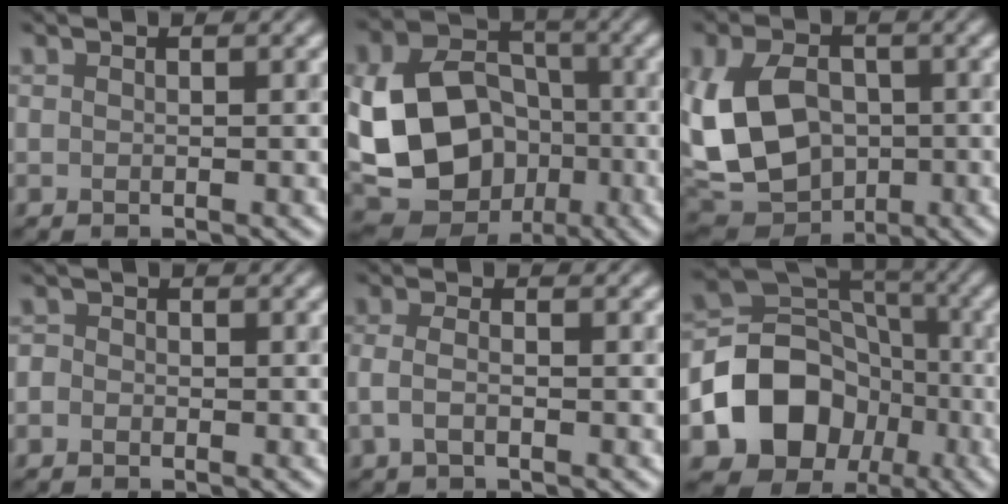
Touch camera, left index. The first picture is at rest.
{"total": 14.3, "force": [-2.7, 11.6, 7.8], "torque": [-0.142, -0.027, -0.041]}
{"total": 10.1, "force": [-0.7, 7.5, 6.6], "torque": [-0.148, -0.012, -0.011]}
{"total": 0.7, "force": [-0.4, 0.6, 0.0], "torque": [0.003, -0.003, -0.013]}
{"total": 1.5, "force": [-0.7, 0.4, 1.2], "torque": [-0.028, -0.001, -0.018]}
{"total": 10.1, "force": [-3.5, 8.2, 4.7], "torque": [-0.062, -0.001, -0.064]}